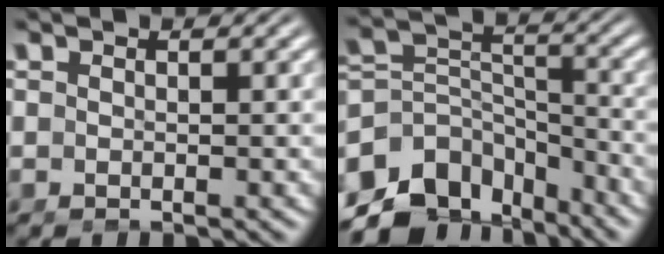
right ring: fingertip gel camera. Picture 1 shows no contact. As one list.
[{"total": 11.7, "force": [-5.6, 8.5, 5.7], "torque": [-0.129, -0.058, -0.076]}]